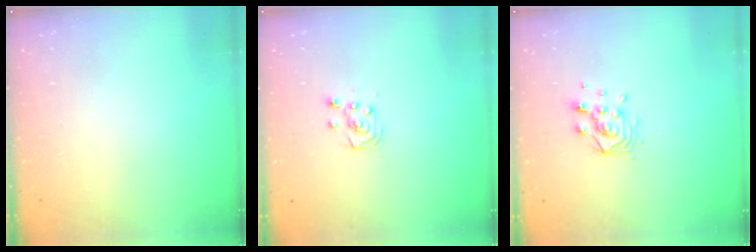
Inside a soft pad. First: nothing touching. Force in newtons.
{"total": 3.6, "press": 3.6, "slide": 0.3}
{"total": 8.2, "press": 8.2, "slide": 0.4}